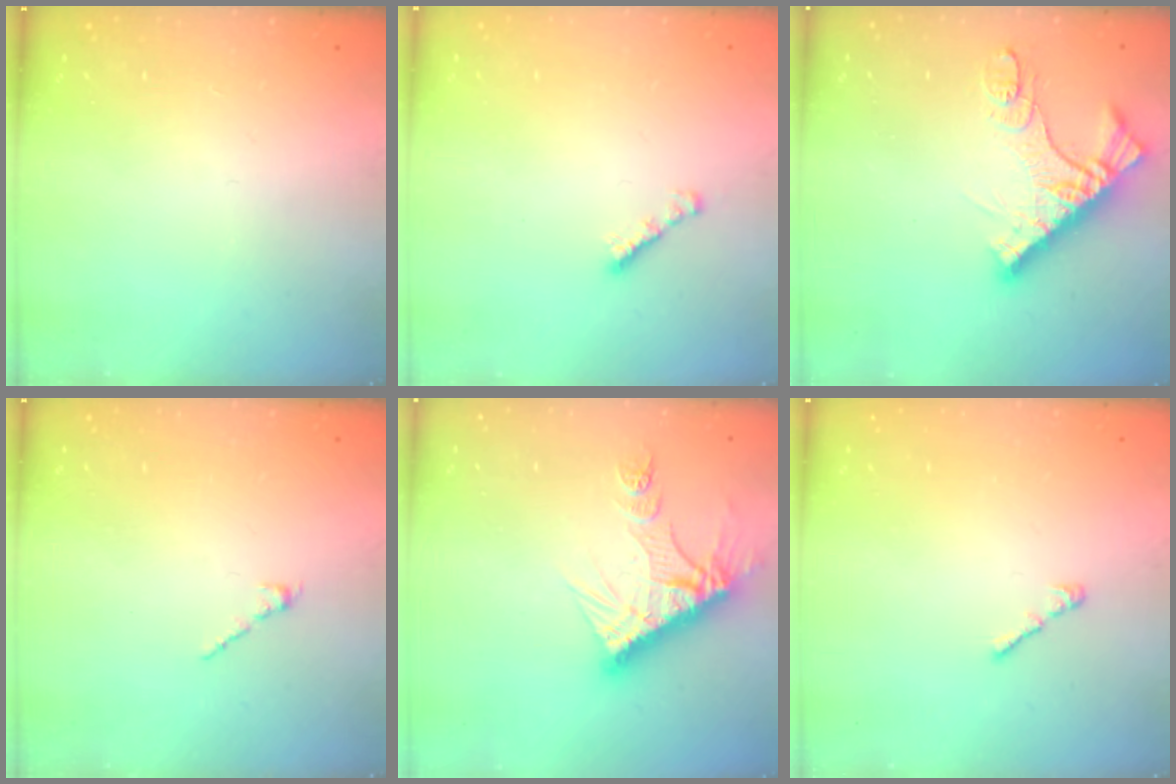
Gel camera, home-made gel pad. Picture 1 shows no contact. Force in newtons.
{"total": 1.9, "press": 1.9, "slide": 0.5}
{"total": 12.3, "press": 12.2, "slide": 1.2}
{"total": 2.1, "press": 2.0, "slide": 0.7}
{"total": 12.7, "press": 12.6, "slide": 1.1}
{"total": 2.2, "press": 2.1, "slide": 0.6}